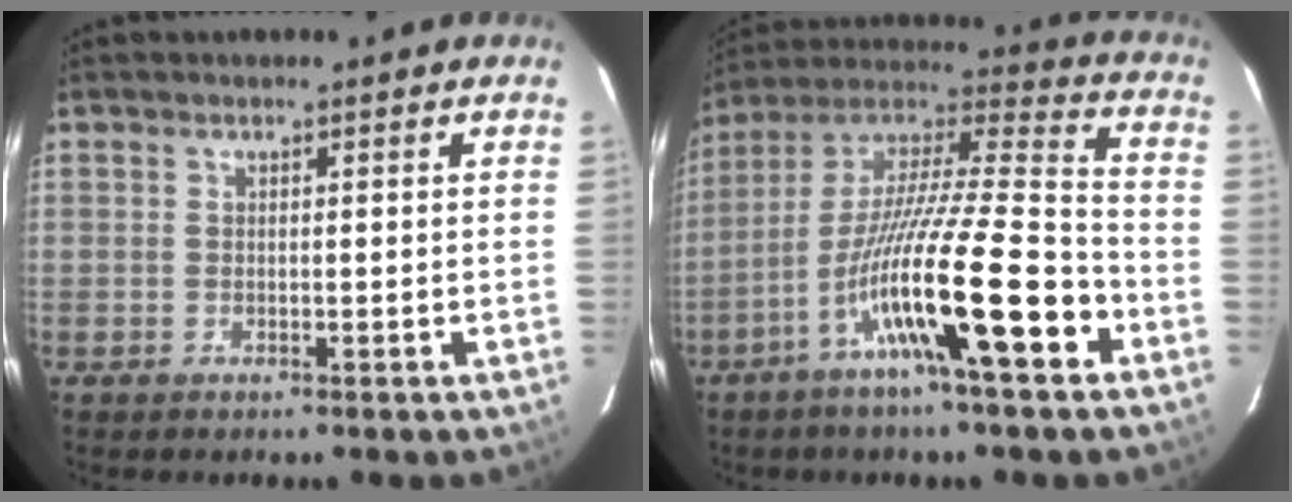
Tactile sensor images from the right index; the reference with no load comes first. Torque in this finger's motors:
{"motor_torque": [1.09, -0.73, 0.64, 0.21]}